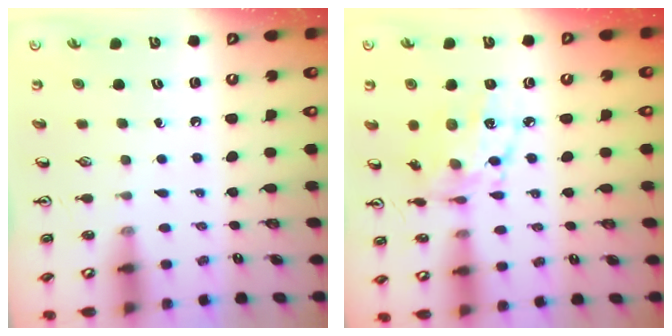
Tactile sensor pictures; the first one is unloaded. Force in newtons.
{"total": 11.4, "press": 11.4, "slide": 0.8}